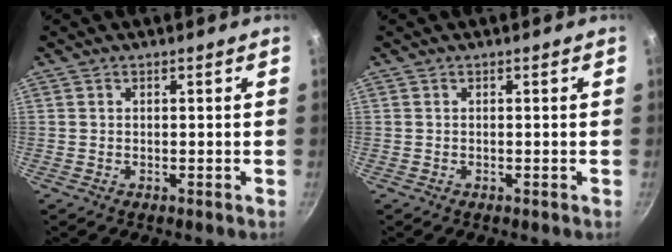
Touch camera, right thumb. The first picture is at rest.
{"total": 0.0}